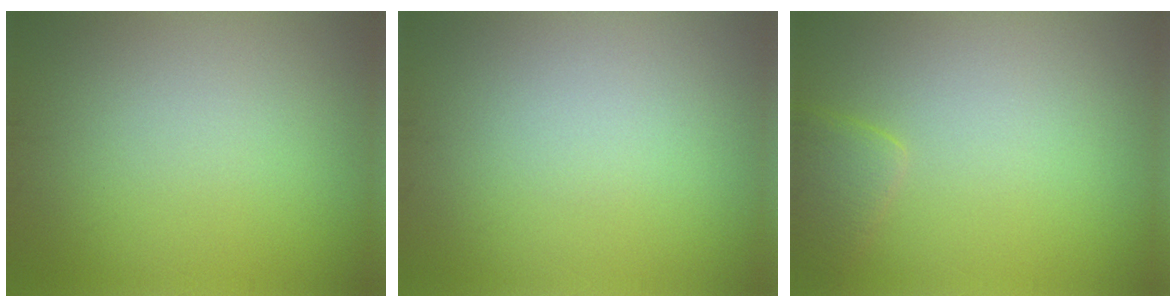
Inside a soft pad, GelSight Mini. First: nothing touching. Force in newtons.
{"total": 0.0}
{"total": 1.9, "press": 1.9, "slide": 0.1}